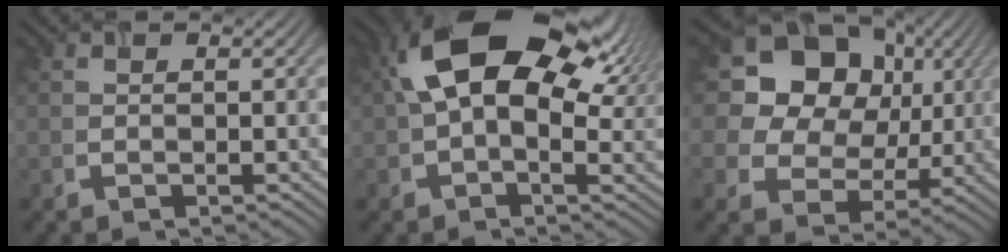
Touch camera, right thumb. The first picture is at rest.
{"total": 16.6, "force": [5.6, 9.3, 12.6], "torque": [-0.216, 0.017, 0.095]}
{"total": 18.0, "force": [6.1, 14.4, 8.9], "torque": [-0.221, 0.062, 0.116]}